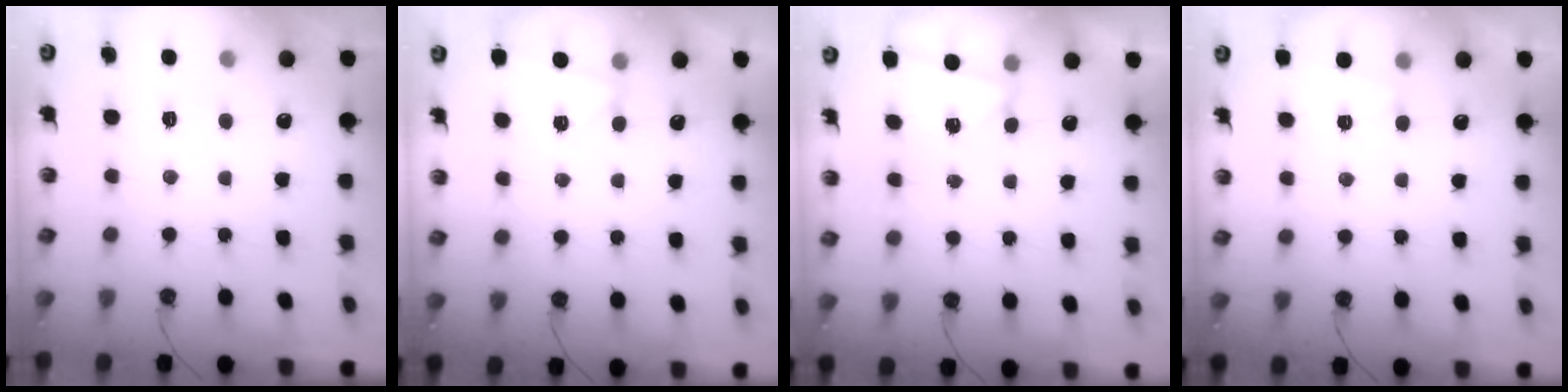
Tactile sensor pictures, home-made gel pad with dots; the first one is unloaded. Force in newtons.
{"total": 3.4, "press": 3.1, "slide": 1.6}
{"total": 2.5, "press": 0.6, "slide": 2.4}
{"total": 1.7, "press": 1.7, "slide": 0.5}